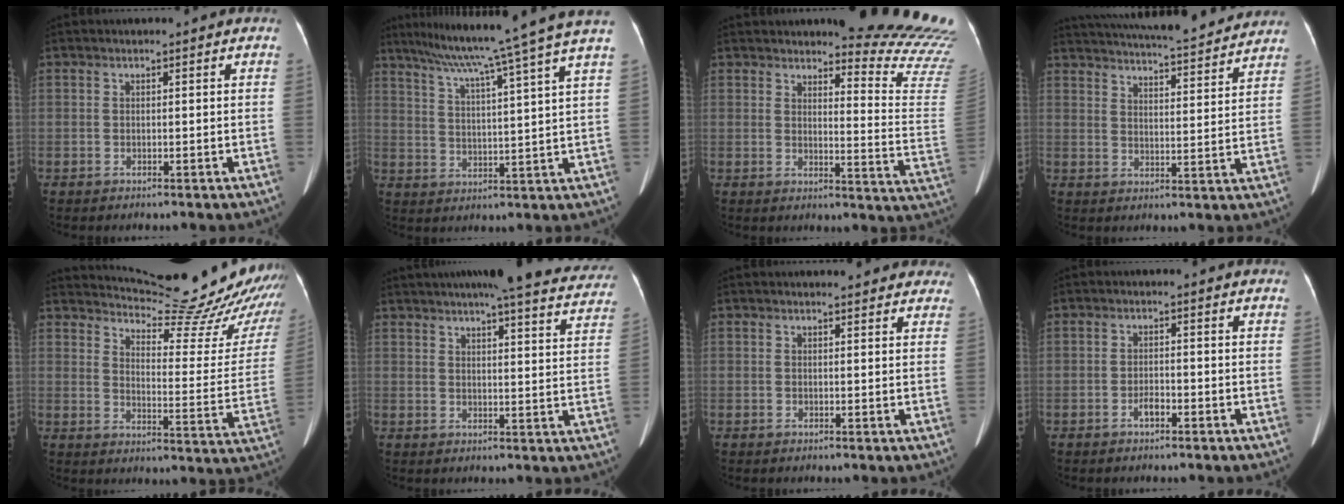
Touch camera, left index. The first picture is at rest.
{"total": 17.9, "force": [14.4, -2.6, 10.2], "torque": [-0.171, -0.009, 0.196]}
{"total": 17.5, "force": [17.1, -0.4, 3.6], "torque": [-0.027, -0.165, 0.168]}
{"total": 21.9, "force": [20.0, 2.7, 8.4], "torque": [-0.138, 0.003, 0.264]}
{"total": 25.2, "force": [24.2, 3.4, 6.3], "torque": [-0.078, -0.112, 0.281]}
{"total": 21.9, "force": [19.5, 2.6, 9.6], "torque": [-0.125, -0.016, 0.226]}
{"total": 6.7, "force": [6.1, 1.9, 2.0], "torque": [-0.008, 0.000, 0.052]}
{"total": 1.7, "force": [-1.2, 0.6, 1.1], "torque": [-0.019, 0.002, -0.021]}